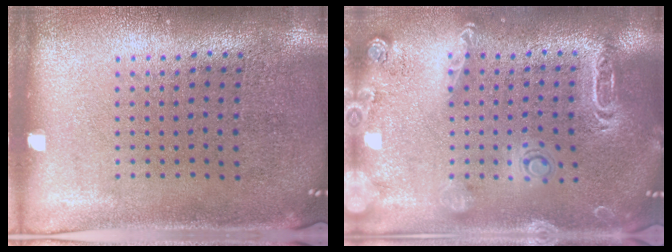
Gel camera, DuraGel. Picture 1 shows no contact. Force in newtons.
{"total": 2.1, "press": 2.0, "slide": 0.6}